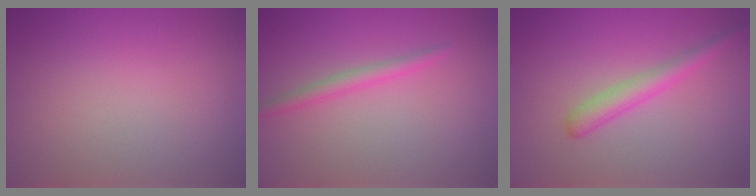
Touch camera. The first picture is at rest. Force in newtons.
{"total": 1.6, "press": 1.6, "slide": 0.1}
{"total": 2.3, "press": 2.3, "slide": 0.1}